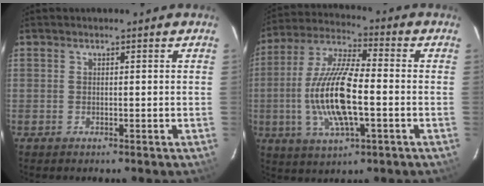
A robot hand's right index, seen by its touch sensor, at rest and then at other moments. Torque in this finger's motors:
{"motor_torque": [2.14, 0.00, 1.05, 0.21]}